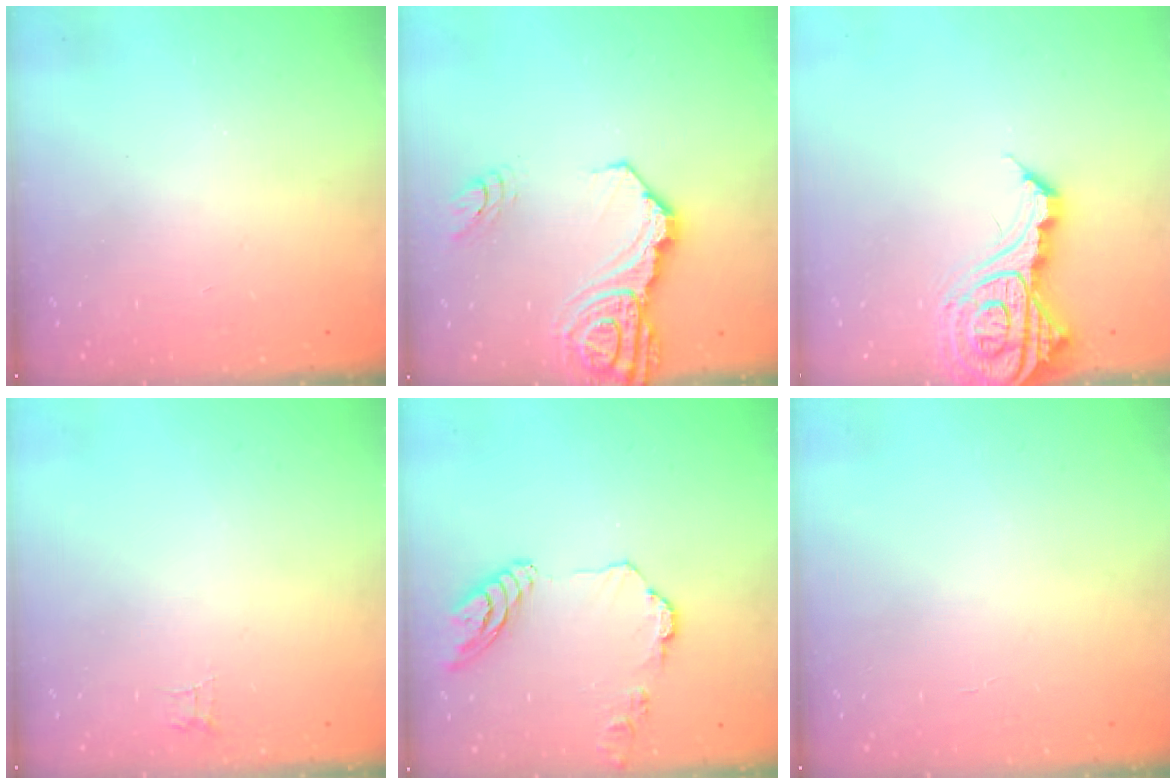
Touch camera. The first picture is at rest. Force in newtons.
{"total": 16.4, "press": 16.3, "slide": 1.9}
{"total": 13.7, "press": 13.6, "slide": 1.4}
{"total": 2.9, "press": 2.9, "slide": 0.2}
{"total": 11.4, "press": 11.4, "slide": 0.9}
{"total": 0.9, "press": 0.9, "slide": 0.1}